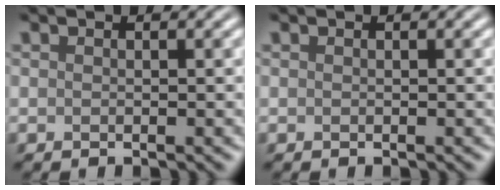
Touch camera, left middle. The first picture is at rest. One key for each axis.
{"total": 0.0}